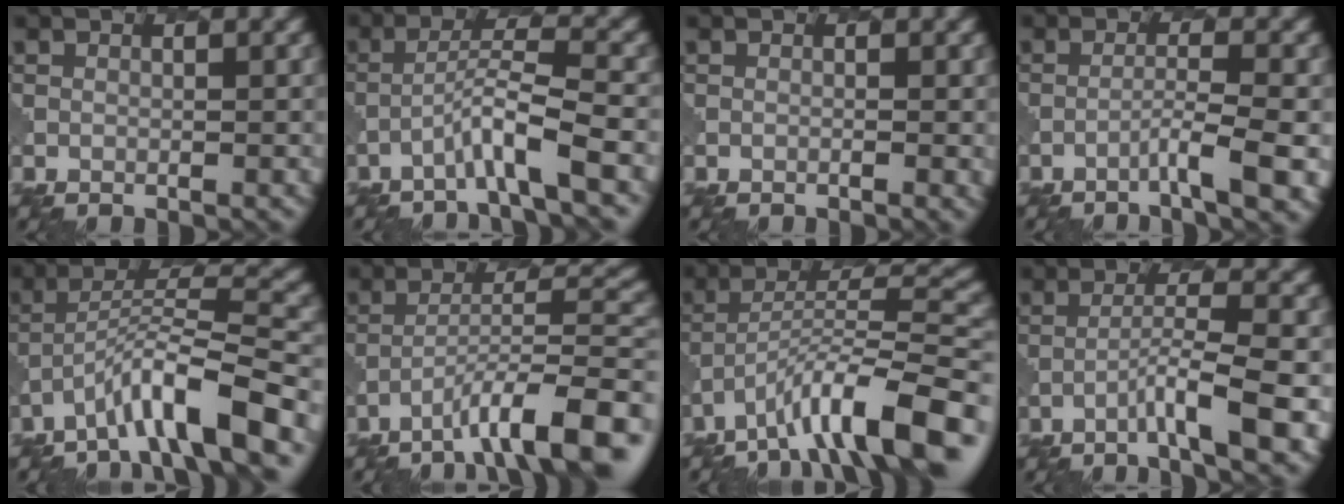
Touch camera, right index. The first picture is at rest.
{"total": 3.9, "force": [-2.3, -0.1, 3.1], "torque": [-0.058, 0.018, -0.055]}
{"total": 0.6, "force": [-0.2, 0.0, 0.6], "torque": [-0.008, 0.000, -0.005]}
{"total": 3.7, "force": [-1.9, 0.1, 3.1], "torque": [-0.049, 0.006, -0.046]}
{"total": 7.9, "force": [-5.1, 1.2, 5.9], "torque": [-0.097, 0.013, -0.092]}
{"total": 9.4, "force": [-6.1, 1.7, 7.0], "torque": [-0.110, 0.019, -0.102]}
{"total": 11.1, "force": [-7.3, 2.7, 7.9], "torque": [-0.115, 0.017, -0.129]}
{"total": 5.3, "force": [-2.6, 0.3, 4.6], "torque": [-0.074, 0.008, -0.052]}